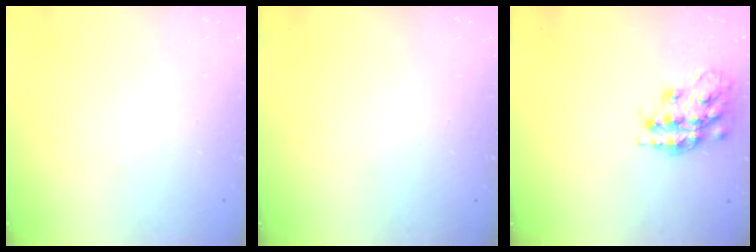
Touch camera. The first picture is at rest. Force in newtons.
{"total": 0.0}
{"total": 16.3, "press": 16.3, "slide": 0.8}